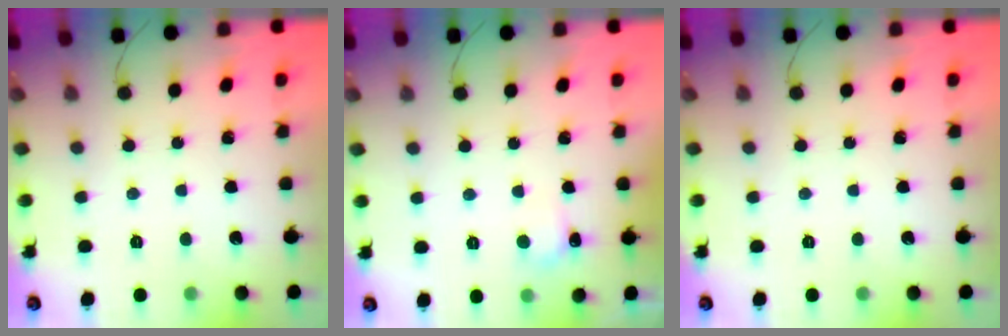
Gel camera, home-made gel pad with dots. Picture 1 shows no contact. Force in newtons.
{"total": 3.9, "press": 3.7, "slide": 1.3}
{"total": 0.0}